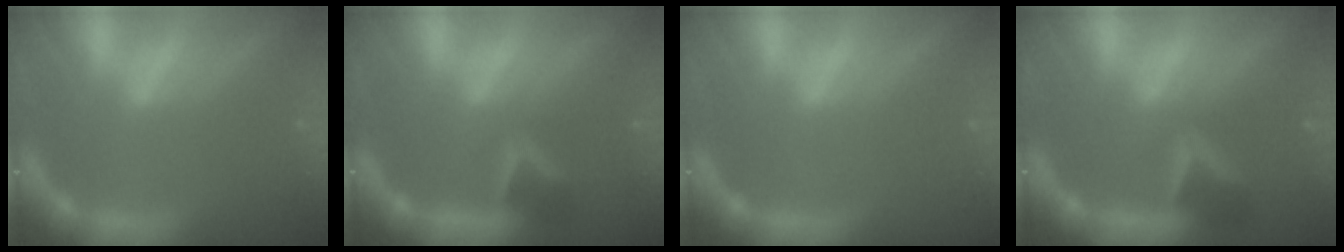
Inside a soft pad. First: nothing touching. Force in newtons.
{"total": 3.4}
{"total": 0.0}
{"total": 4.0}